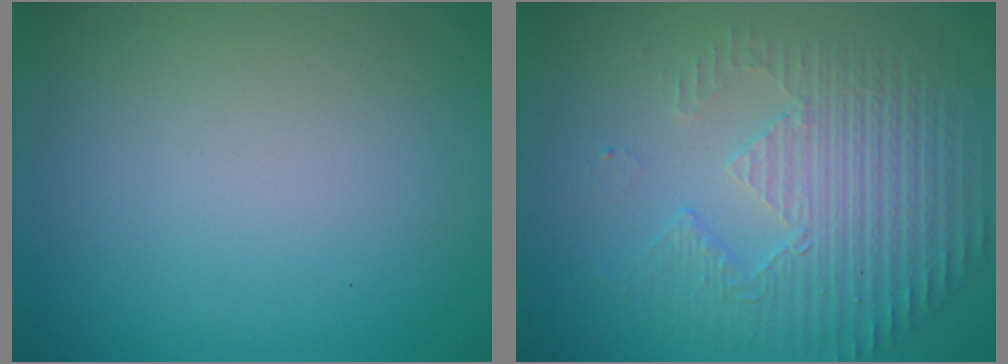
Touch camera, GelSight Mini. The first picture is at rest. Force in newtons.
{"total": 4.3, "press": 3.4, "slide": 2.6}